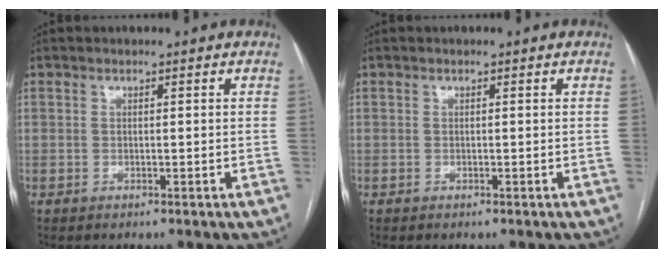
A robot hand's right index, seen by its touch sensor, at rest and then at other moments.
{"total": 0.0}